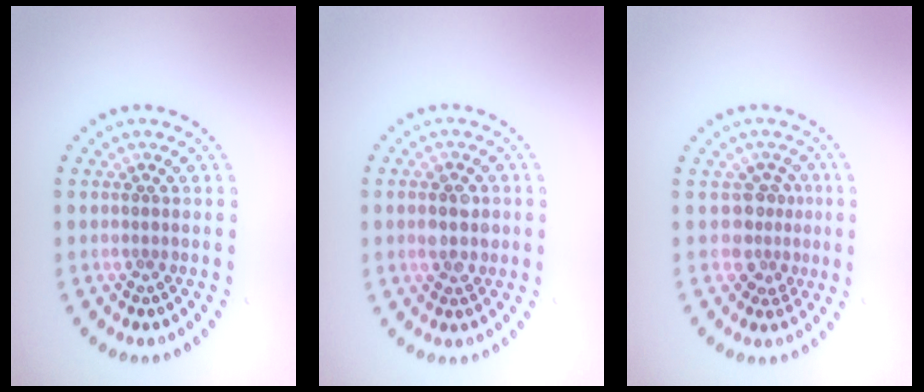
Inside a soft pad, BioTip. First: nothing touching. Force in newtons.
{"total": 2.4, "press": 2.4, "slide": 0.2}
{"total": 2.6, "press": 2.0, "slide": 1.7}